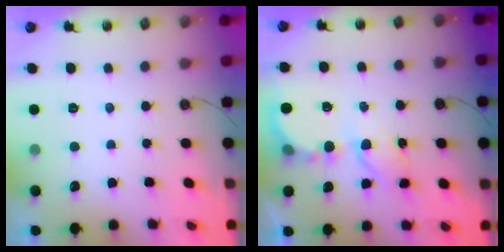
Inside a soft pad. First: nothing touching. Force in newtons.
{"total": 7.3, "press": 7.3, "slide": 0.5}